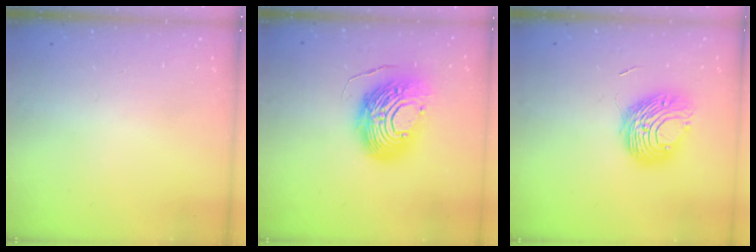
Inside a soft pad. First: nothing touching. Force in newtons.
{"total": 15.4, "press": 15.3, "slide": 1.5}
{"total": 9.8, "press": 9.7, "slide": 1.2}